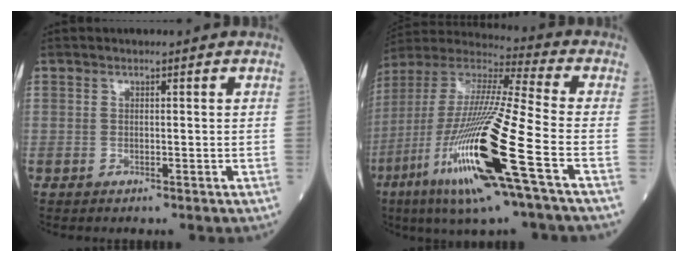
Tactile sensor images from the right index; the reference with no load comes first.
{"total": 23.3, "force": [-8.5, 0.9, 21.6], "torque": [-0.460, -0.042, -0.166]}